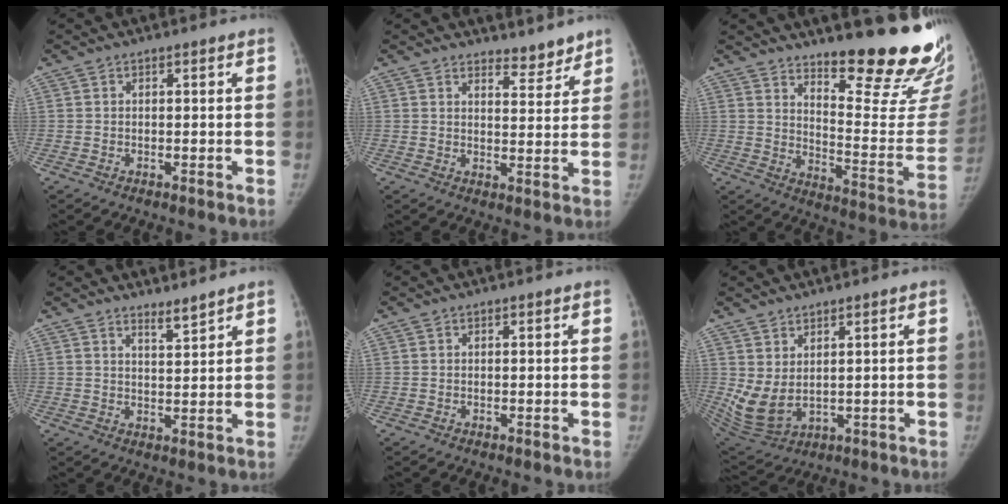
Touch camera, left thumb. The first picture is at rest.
{"total": 4.7, "force": [4.3, 1.6, 1.1], "torque": [0.006, -0.038, 0.064]}
{"total": 23.9, "force": [18.8, 4.9, 14.0], "torque": [-0.158, -0.169, 0.253]}
{"total": 3.0, "force": [2.8, 0.2, 1.1], "torque": [-0.013, -0.031, 0.050]}
{"total": 0.0}
{"total": 8.0, "force": [2.0, 4.4, 6.3], "torque": [-0.125, -0.018, 0.062]}